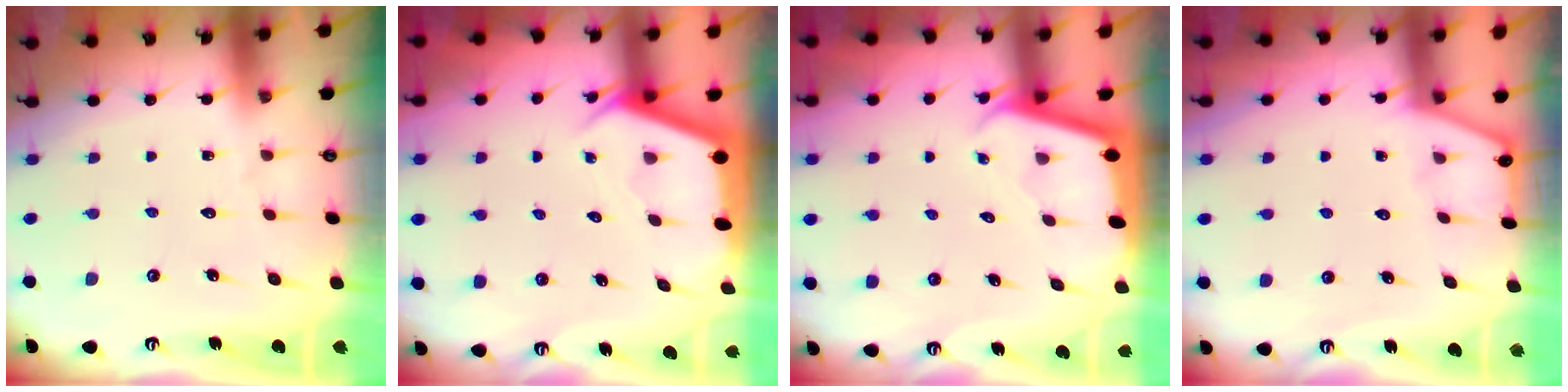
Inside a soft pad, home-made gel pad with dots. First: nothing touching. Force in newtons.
{"total": 2.3, "press": 2.3, "slide": 0.2}
{"total": 1.9, "press": 1.9, "slide": 0.1}
{"total": 1.4, "press": 1.4, "slide": 0.2}